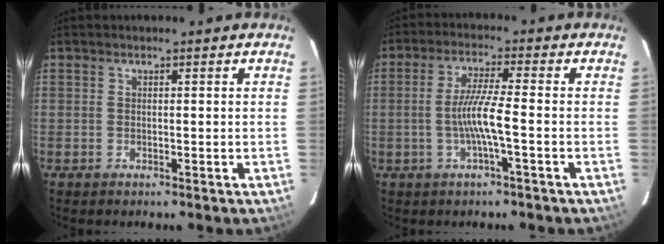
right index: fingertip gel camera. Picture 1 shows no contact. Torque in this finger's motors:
{"motor_torque": [0.83, -0.26, 0.66, 0.18]}